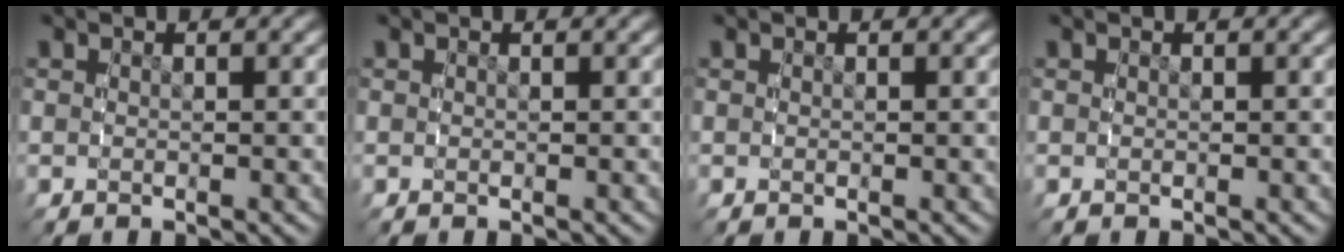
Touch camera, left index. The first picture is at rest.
{"total": 0.0}
{"total": 0.0}
{"total": 0.0}